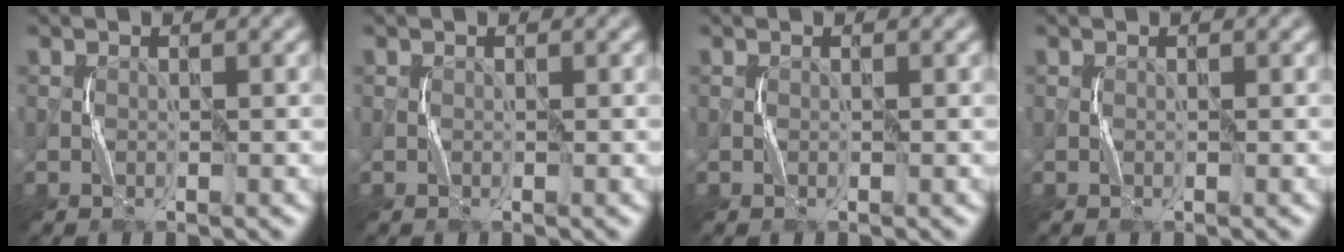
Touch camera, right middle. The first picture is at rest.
{"total": 0.0}
{"total": 0.0}
{"total": 0.0}